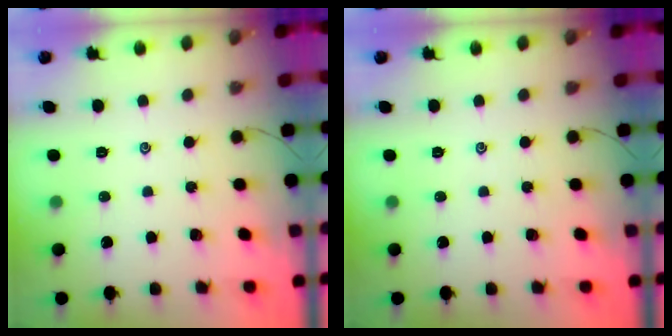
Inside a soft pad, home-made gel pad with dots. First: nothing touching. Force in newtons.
{"total": 0.0}